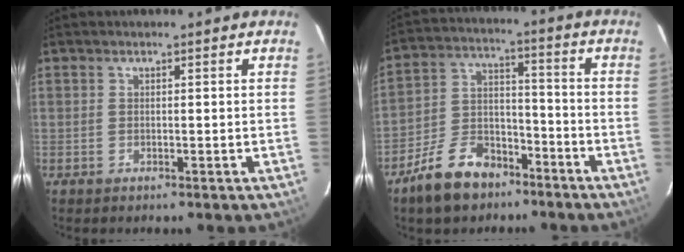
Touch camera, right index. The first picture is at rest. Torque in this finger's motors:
{"motor_torque": [1.03, -1.11, 0.07, 0.00]}